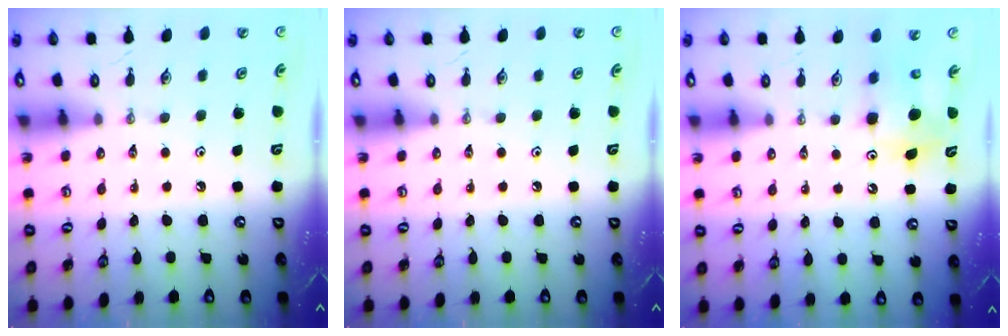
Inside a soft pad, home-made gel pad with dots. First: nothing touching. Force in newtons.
{"total": 0.0}
{"total": 7.6, "press": 7.6, "slide": 0.4}